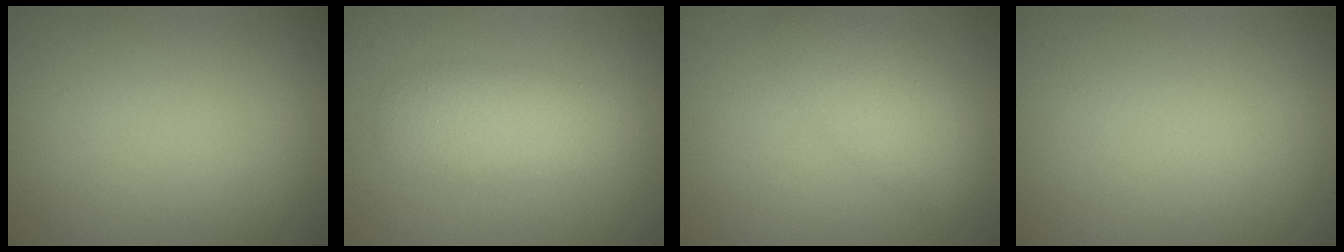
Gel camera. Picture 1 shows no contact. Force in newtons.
{"total": 2.3, "press": 2.3, "slide": 0.2}
{"total": 3.6, "press": 3.6, "slide": 0.3}
{"total": 0.0}